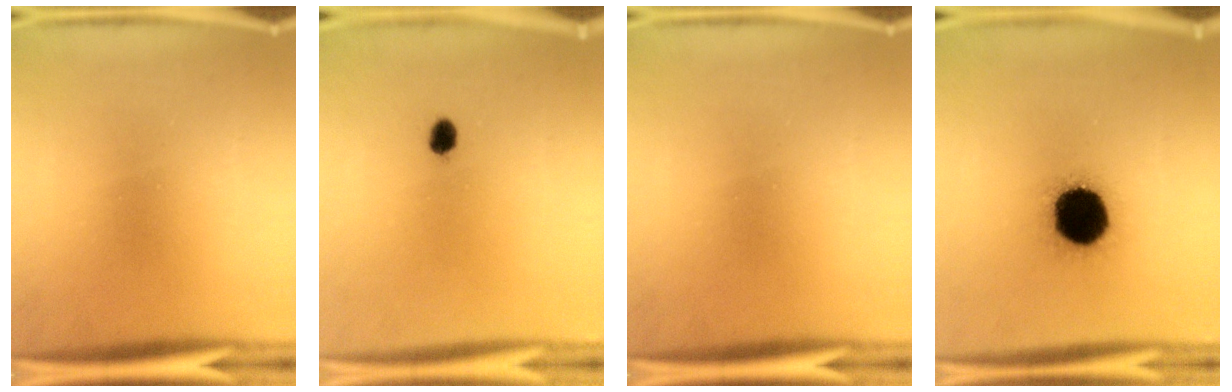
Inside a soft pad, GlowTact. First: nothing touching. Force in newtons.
{"total": 2.1}
{"total": 0.0}
{"total": 19.7}